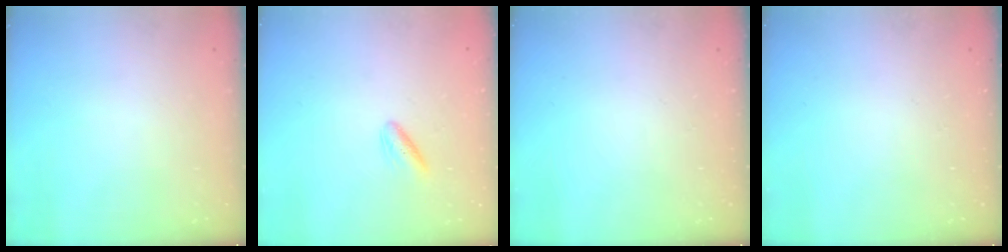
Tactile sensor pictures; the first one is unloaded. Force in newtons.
{"total": 2.8, "press": 2.4, "slide": 1.4}
{"total": 0.0}
{"total": 0.0}